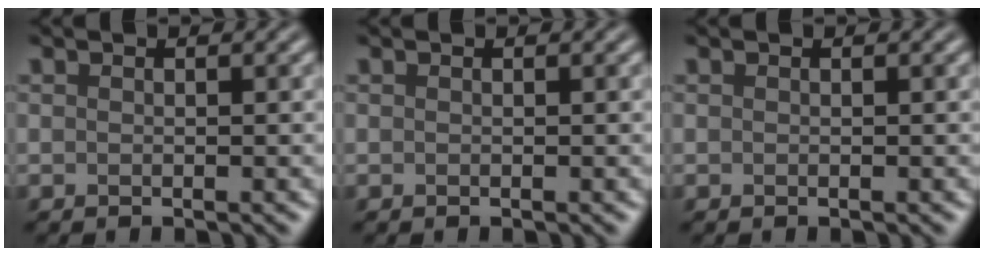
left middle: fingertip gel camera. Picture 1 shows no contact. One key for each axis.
{"total": 0.0}
{"total": 0.0}